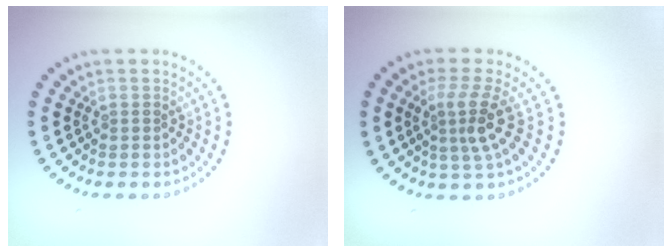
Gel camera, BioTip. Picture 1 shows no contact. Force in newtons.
{"total": 3.3, "press": 2.3, "slide": 2.3}